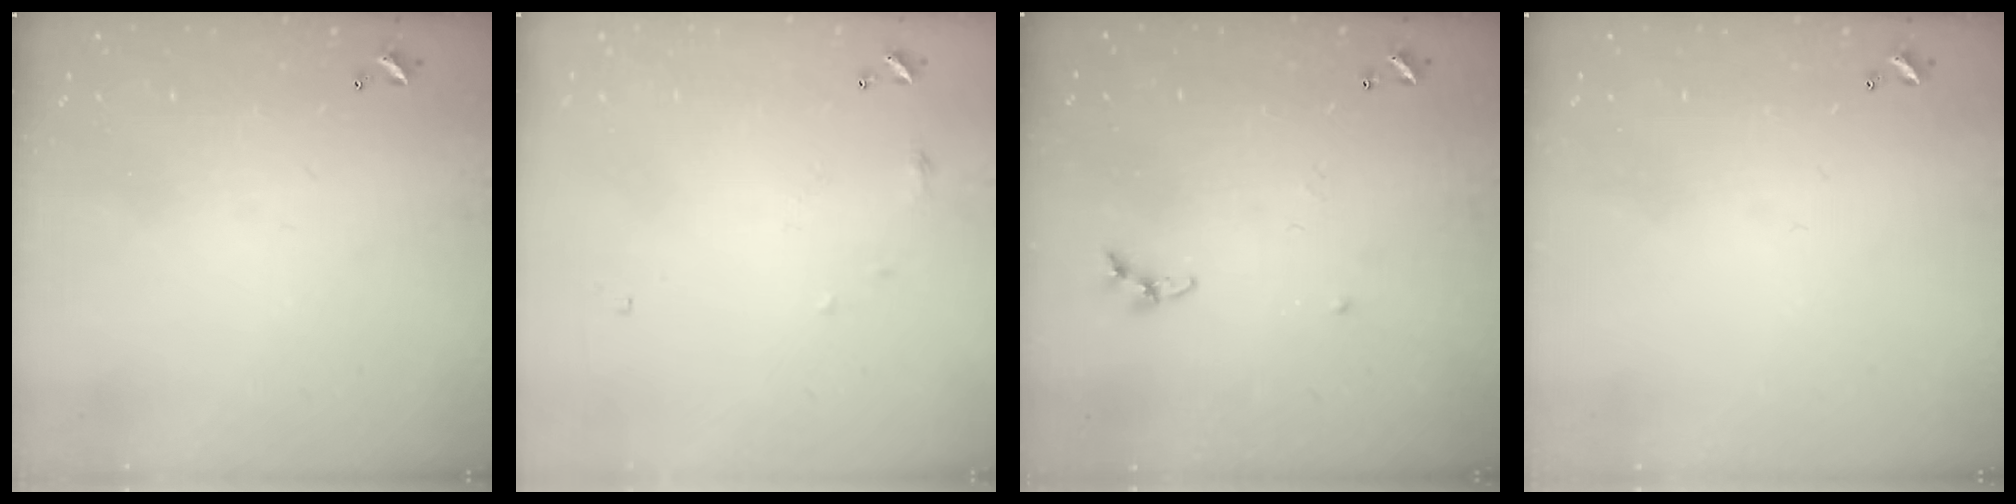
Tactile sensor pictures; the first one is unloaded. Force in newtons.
{"total": 6.7, "press": 6.6, "slide": 0.9}
{"total": 5.3, "press": 5.2, "slide": 0.7}
{"total": 0.0}